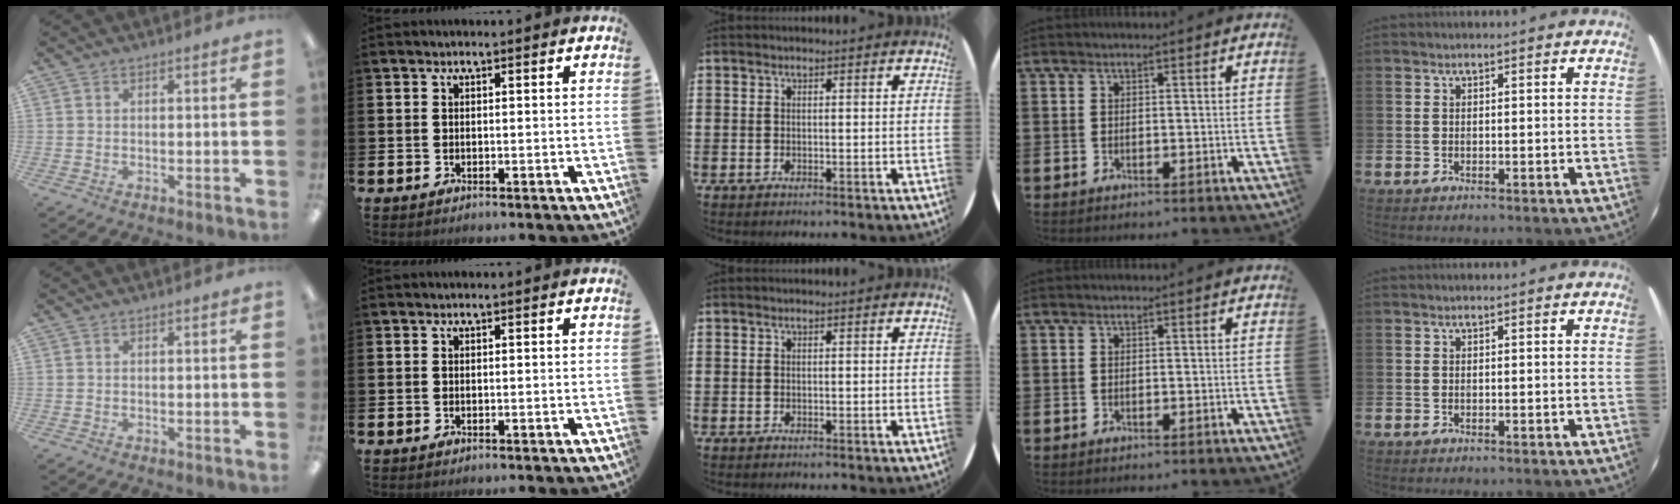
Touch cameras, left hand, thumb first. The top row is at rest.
{}